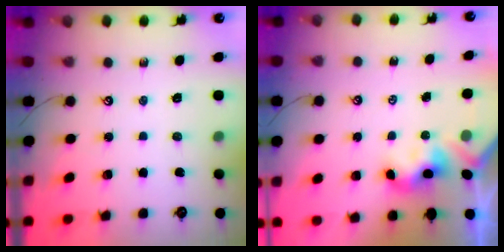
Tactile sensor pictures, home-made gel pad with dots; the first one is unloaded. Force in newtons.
{"total": 3.7, "press": 3.7, "slide": 0.2}